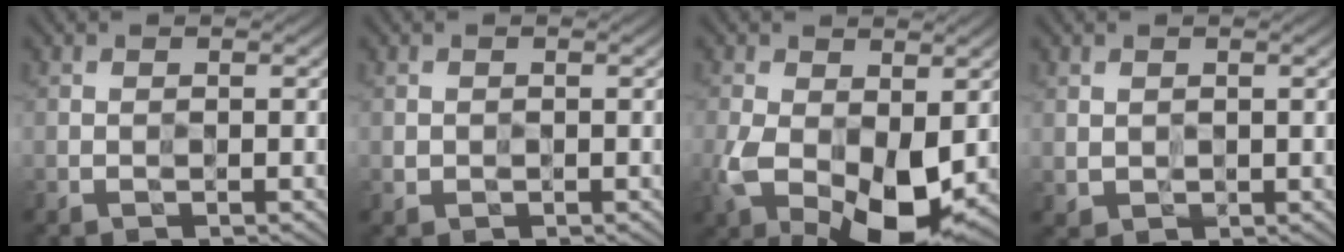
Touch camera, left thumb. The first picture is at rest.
{"total": 1.2, "force": [-0.2, 1.1, 0.4], "torque": [-0.007, -0.007, -0.003]}
{"total": 11.8, "force": [-3.0, 6.7, 9.3], "torque": [-0.194, -0.045, -0.033]}
{"total": 2.0, "force": [0.8, 1.6, 0.9], "torque": [-0.026, -0.005, 0.017]}